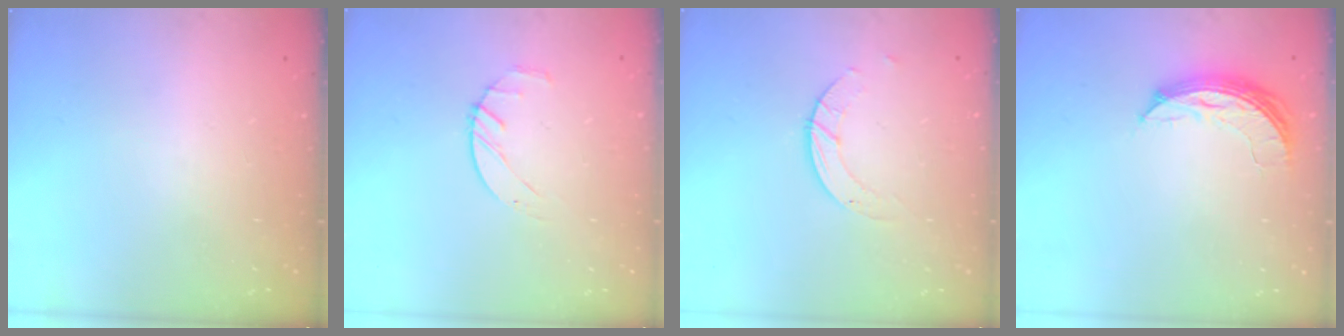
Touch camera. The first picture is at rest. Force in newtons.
{"total": 2.5, "press": 2.5, "slide": 0.4}
{"total": 2.8, "press": 2.8, "slide": 0.3}
{"total": 8.2, "press": 8.2, "slide": 0.1}